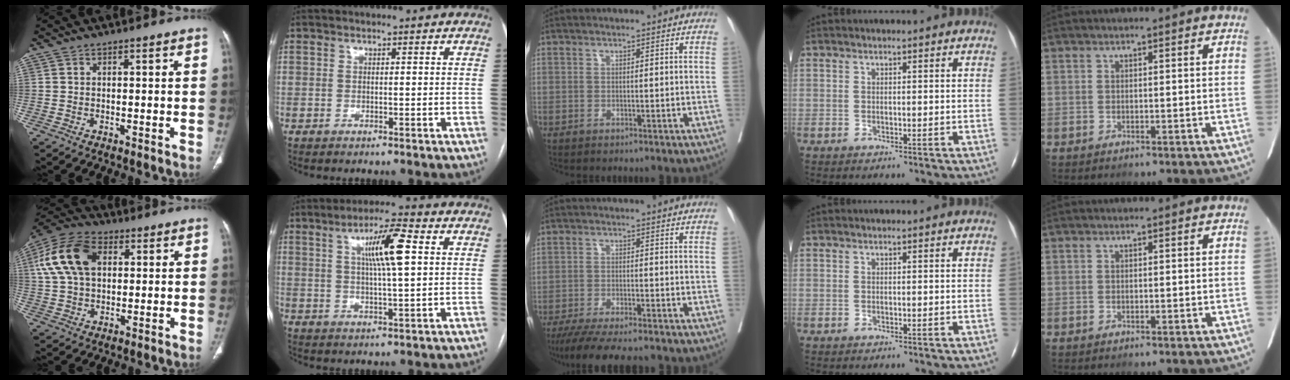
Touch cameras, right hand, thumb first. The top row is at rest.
{"thumb": {"total": 14.7, "force": [3.8, 9.5, 10.5], "torque": [-0.201, 0.018, 0.065]}, "index": {"total": 9.2, "force": [2.5, 0.8, 8.8], "torque": [-0.154, 0.010, 0.042]}, "middle": {"total": 11.8, "force": [-10.2, 1.4, 5.9], "torque": [-0.080, -0.020, -0.153]}}